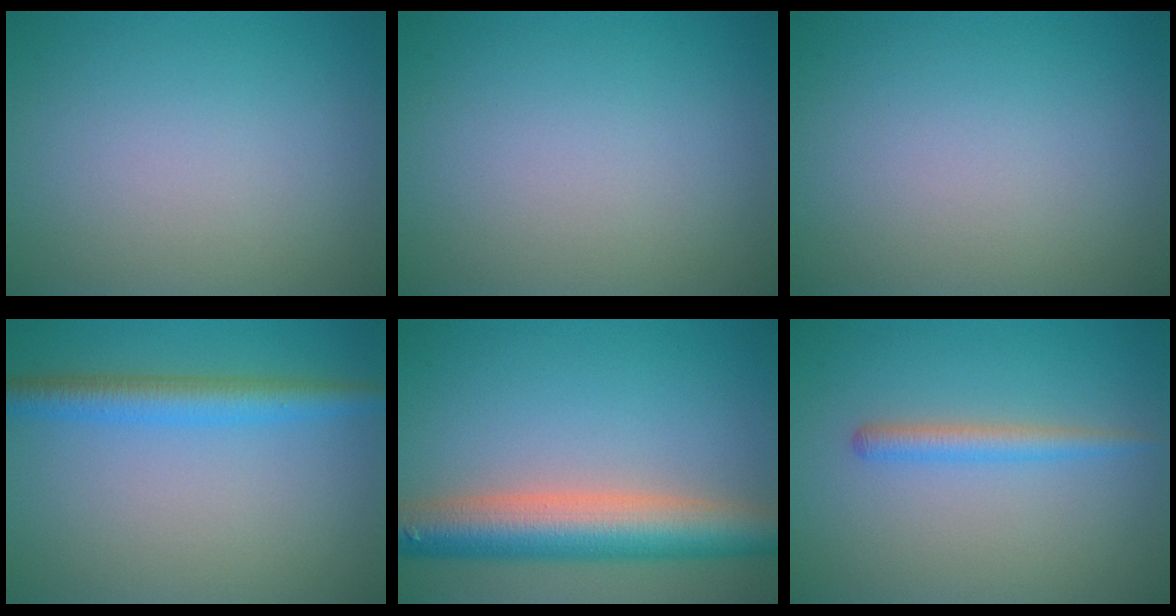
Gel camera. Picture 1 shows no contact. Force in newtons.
{"total": 0.0}
{"total": 0.0}
{"total": 3.7, "press": 3.7, "slide": 0.1}
{"total": 8.2, "press": 8.1, "slide": 0.3}
{"total": 1.9, "press": 1.9, "slide": 0.0}